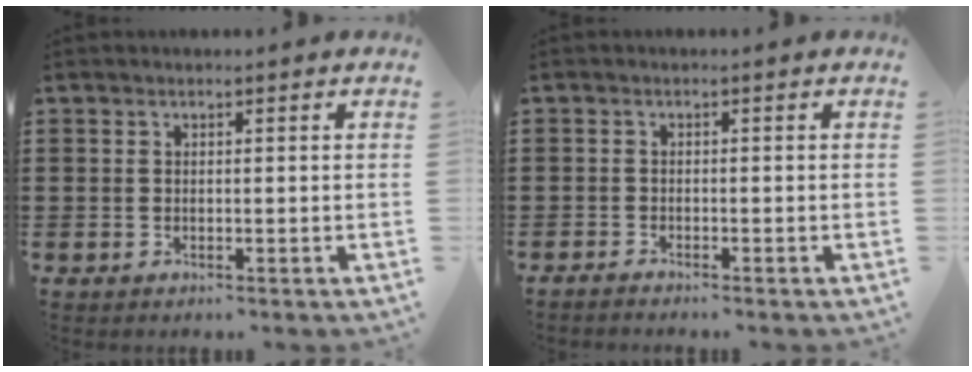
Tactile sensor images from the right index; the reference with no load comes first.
{"total": 1.0, "force": [-1.0, 0.0, 0.1], "torque": [-0.004, 0.000, -0.020]}